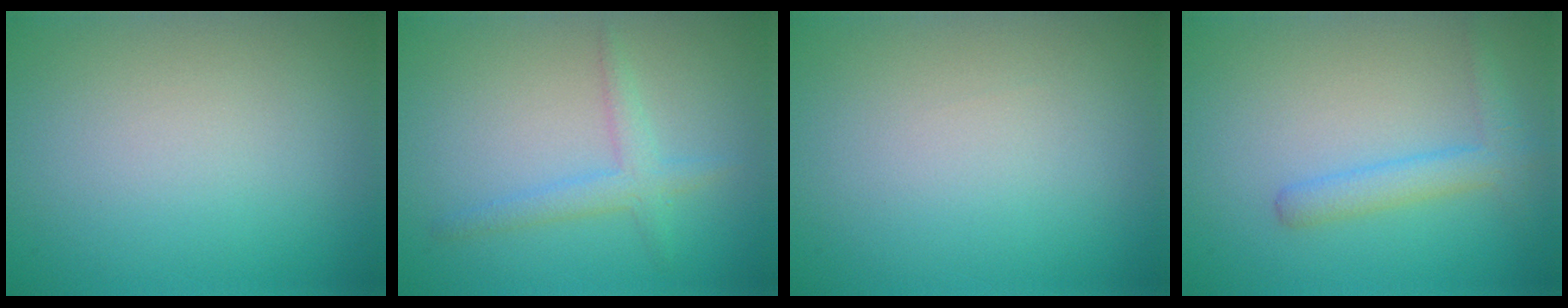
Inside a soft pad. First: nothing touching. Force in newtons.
{"total": 2.1, "press": 2.1, "slide": 0.1}
{"total": 0.0}
{"total": 2.5, "press": 2.5, "slide": 0.0}